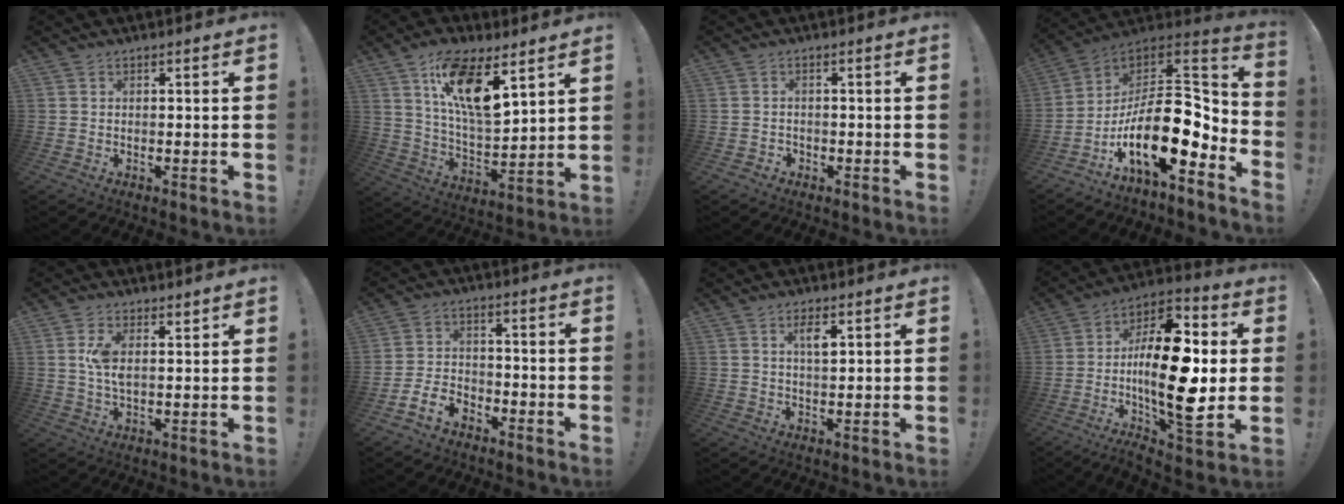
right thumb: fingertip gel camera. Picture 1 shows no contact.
{"total": 16.8, "force": [9.0, 6.1, 12.7], "torque": [-0.218, -0.037, 0.152]}
{"total": 1.7, "force": [-1.3, 1.1, 0.4], "torque": [-0.003, 0.003, -0.024]}
{"total": 22.6, "force": [-5.3, 11.1, 19.0], "torque": [-0.334, 0.020, -0.082]}
{"total": 5.7, "force": [2.4, 2.5, 4.5], "torque": [-0.072, -0.013, 0.040]}
{"total": 7.1, "force": [-5.2, 4.0, 2.8], "torque": [-0.060, 0.022, -0.098]}
{"total": 3.9, "force": [1.7, 1.4, 3.2], "torque": [-0.051, -0.004, 0.025]}
{"total": 22.4, "force": [-1.4, 8.4, 20.7], "torque": [-0.378, 0.000, -0.027]}